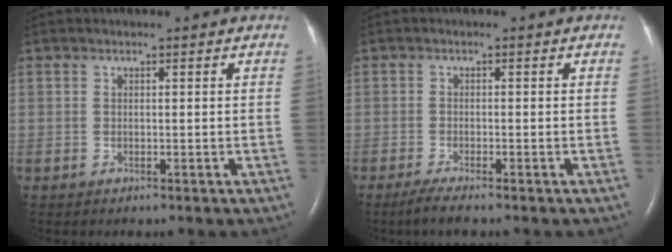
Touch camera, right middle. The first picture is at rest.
{"total": 2.8, "force": [-2.1, 0.0, 1.8], "torque": [-0.041, -0.009, -0.041]}